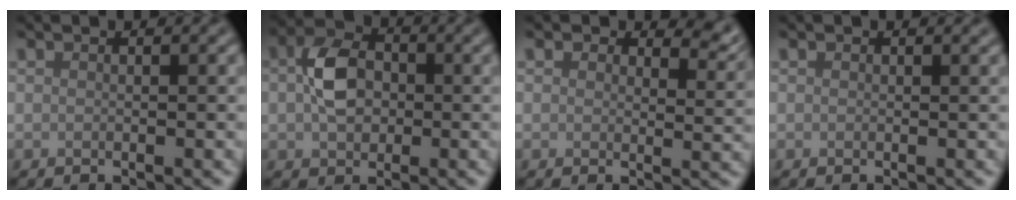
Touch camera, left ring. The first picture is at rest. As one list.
[{"total": 4.5, "force": [0.0, 3.3, 3.1], "torque": [-0.063, 0.002, -0.009]}, {"total": 3.5, "force": [2.2, 1.9, 1.8], "torque": [-0.026, -0.006, 0.027]}, {"total": 0.0}]